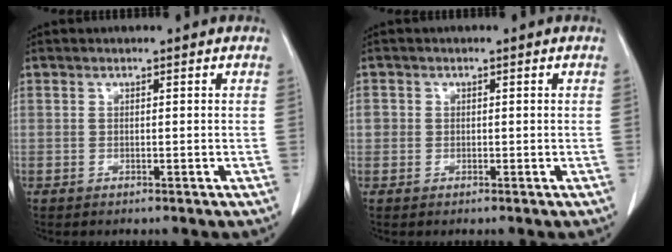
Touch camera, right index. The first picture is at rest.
{"total": 1.4, "force": [-0.1, 1.4, 0.3], "torque": [0.004, 0.007, -0.002]}